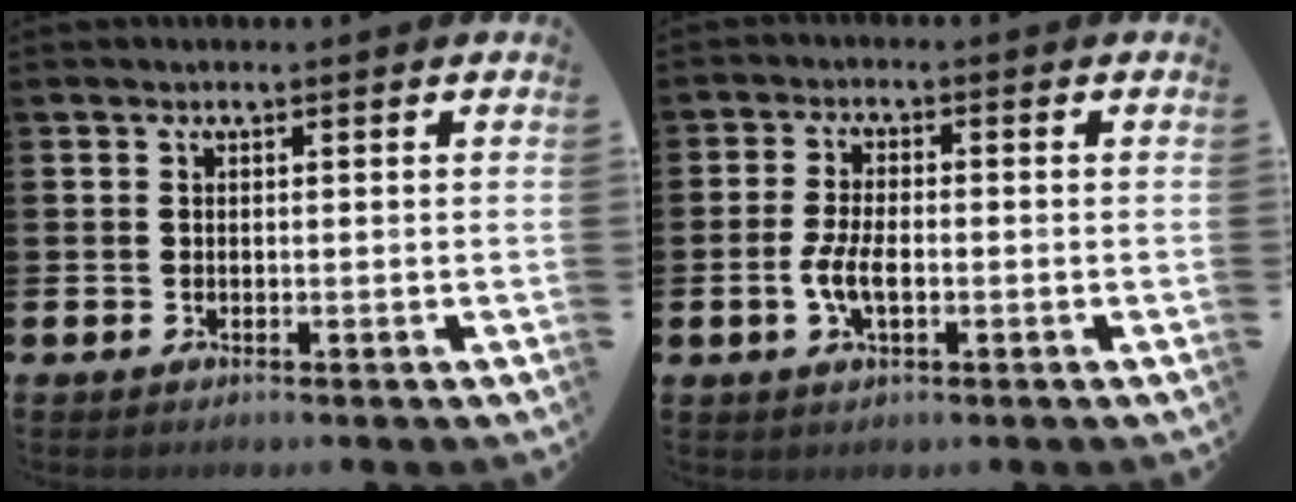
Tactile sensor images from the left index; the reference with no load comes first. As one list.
[{"total": 4.4, "force": [-0.9, 2.0, 3.9], "torque": [-0.067, 0.001, -0.018]}]